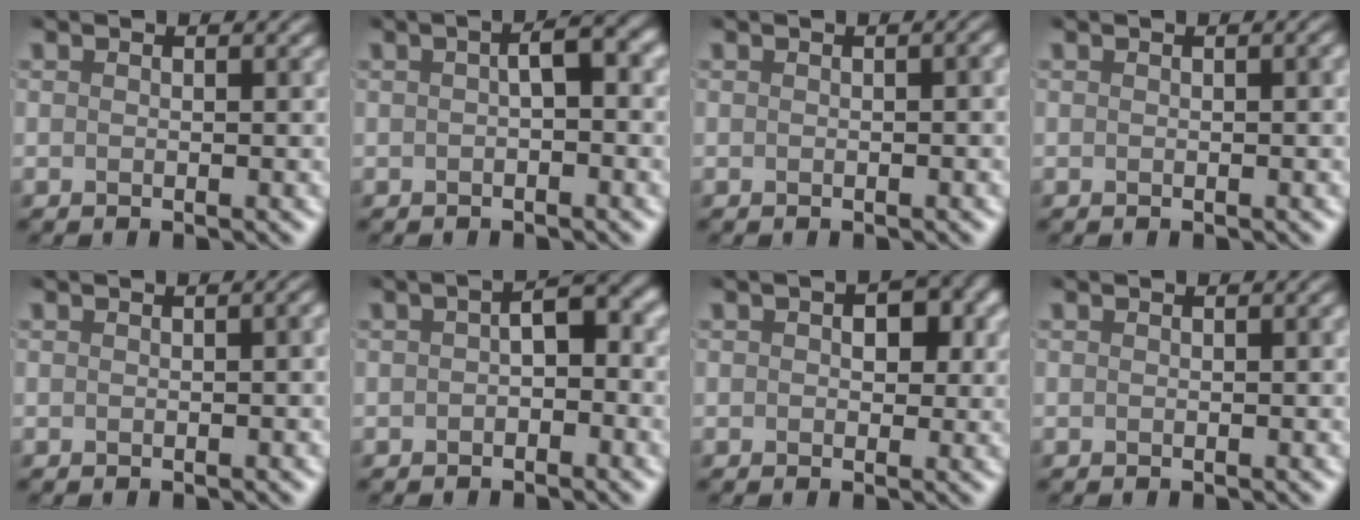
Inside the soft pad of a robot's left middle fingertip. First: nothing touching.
{"total": 2.2, "force": [-0.3, 0.5, 2.1], "torque": [-0.037, 0.011, -0.009]}
{"total": 2.1, "force": [-0.5, 1.1, 1.7], "torque": [-0.008, 0.012, -0.010]}
{"total": 1.1, "force": [-0.3, 0.5, 1.0], "torque": [-0.004, 0.007, -0.008]}
{"total": 2.2, "force": [-0.5, 1.1, 1.8], "torque": [-0.007, 0.012, -0.012]}
{"total": 2.5, "force": [-0.8, 1.2, 2.0], "torque": [-0.027, 0.013, -0.021]}
{"total": 3.0, "force": [0.6, 2.1, 2.1], "torque": [-0.006, 0.007, 0.001]}
{"total": 0.7, "force": [-0.1, 0.3, 0.6], "torque": [-0.006, 0.004, -0.004]}